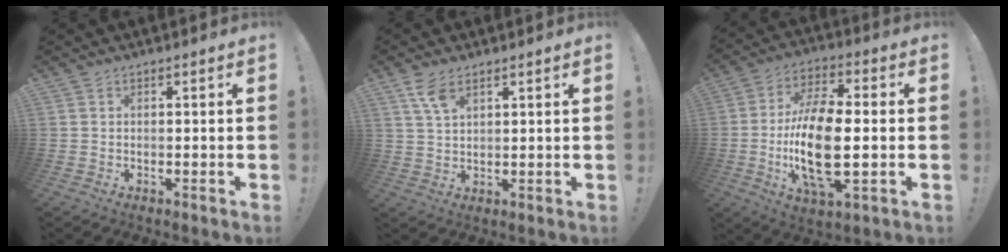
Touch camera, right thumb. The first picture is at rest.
{"total": 5.8, "force": [3.6, 2.5, 3.8], "torque": [-0.073, -0.014, 0.069]}
{"total": 18.8, "force": [-2.4, 7.7, 17.0], "torque": [-0.345, -0.008, -0.042]}